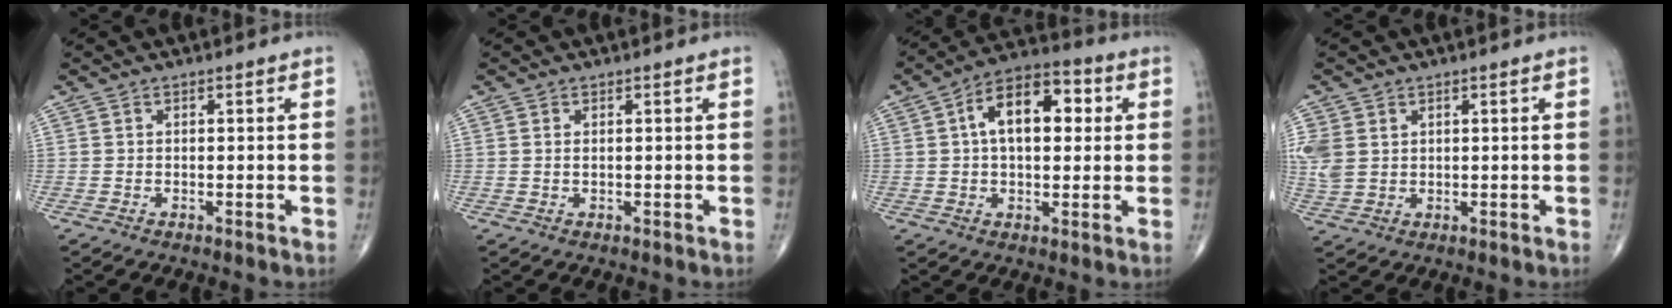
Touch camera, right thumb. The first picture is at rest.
{"total": 0.6, "force": [0.2, 0.2, 0.5], "torque": [-0.012, 0.000, 0.005]}
{"total": 13.3, "force": [2.7, 7.5, 10.7], "torque": [-0.151, 0.024, 0.034]}
{"total": 6.1, "force": [1.6, 4.7, 3.5], "torque": [-0.085, 0.000, 0.040]}